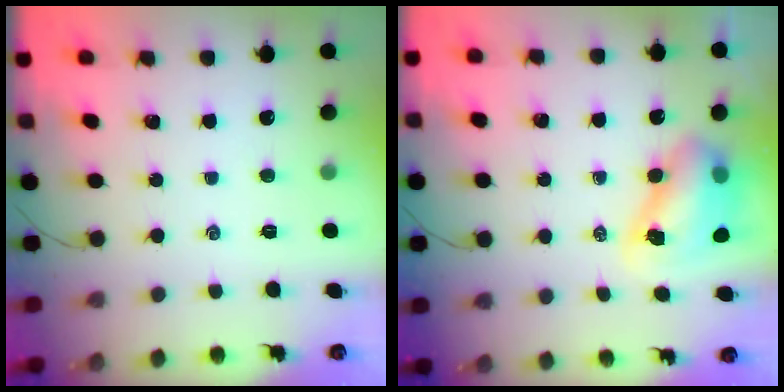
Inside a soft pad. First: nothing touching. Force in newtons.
{"total": 8.9, "press": 8.6, "slide": 2.2}